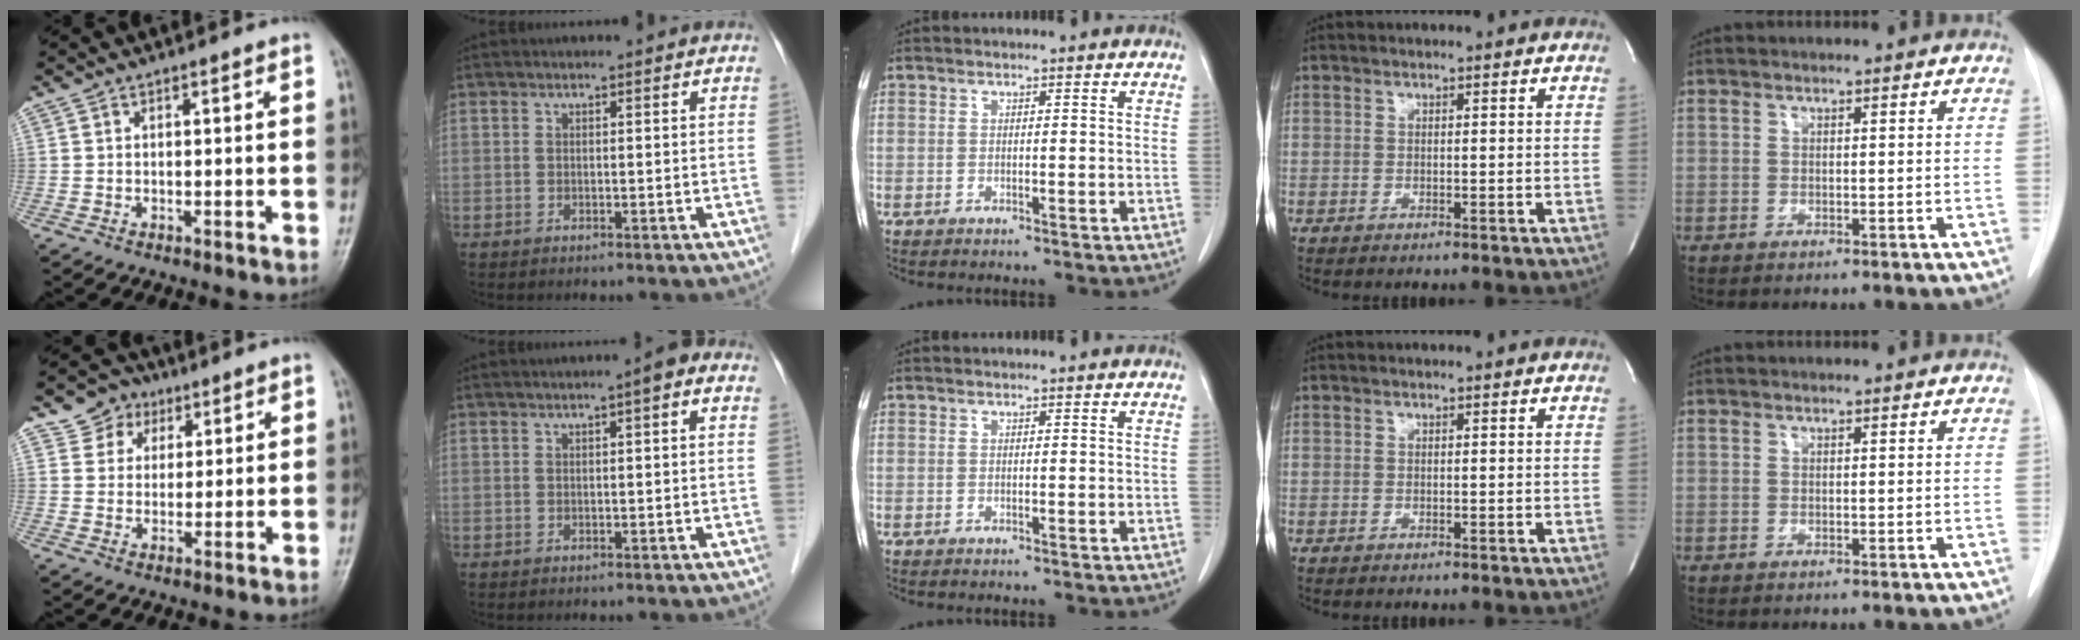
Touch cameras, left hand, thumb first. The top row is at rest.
{"thumb": {"total": 6.0, "force": [3.0, 5.0, 1.0], "torque": [0.013, -0.010, 0.047]}, "index": {"total": 2.2, "force": [0.9, 0.4, 2.0], "torque": [-0.026, 0.007, 0.007]}}